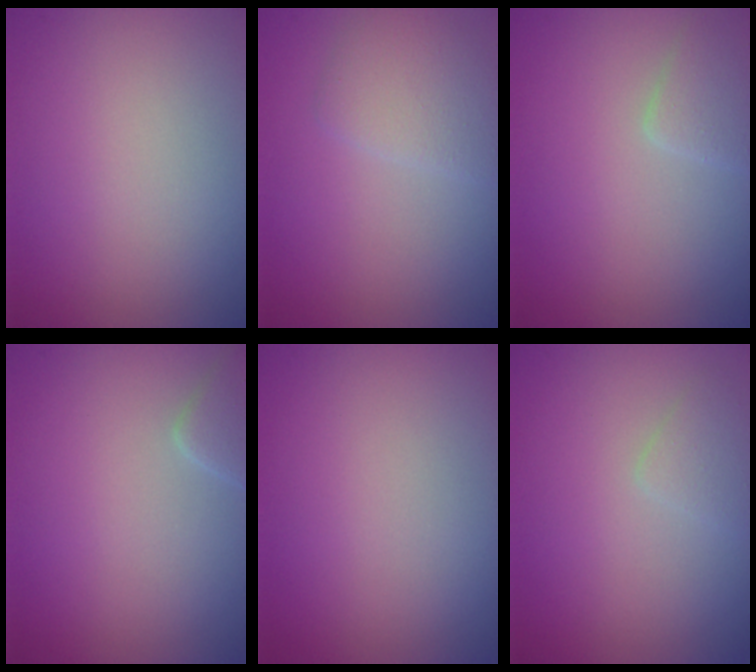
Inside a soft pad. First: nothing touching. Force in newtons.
{"total": 2.7, "press": 2.7, "slide": 0.1}
{"total": 1.9, "press": 1.9, "slide": 0.0}
{"total": 1.8, "press": 1.8, "slide": 0.1}
{"total": 0.0}
{"total": 1.2, "press": 1.2, "slide": 0.0}